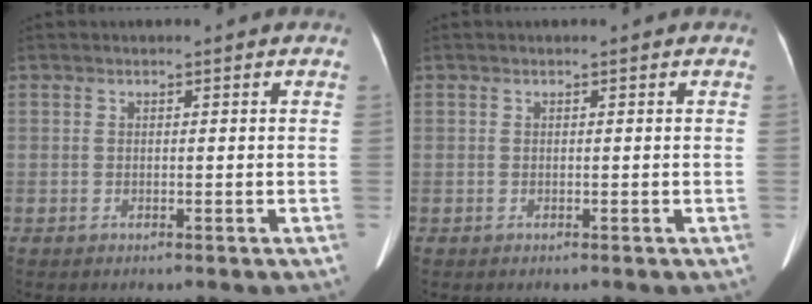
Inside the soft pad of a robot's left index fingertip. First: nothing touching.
{"total": 0.0}